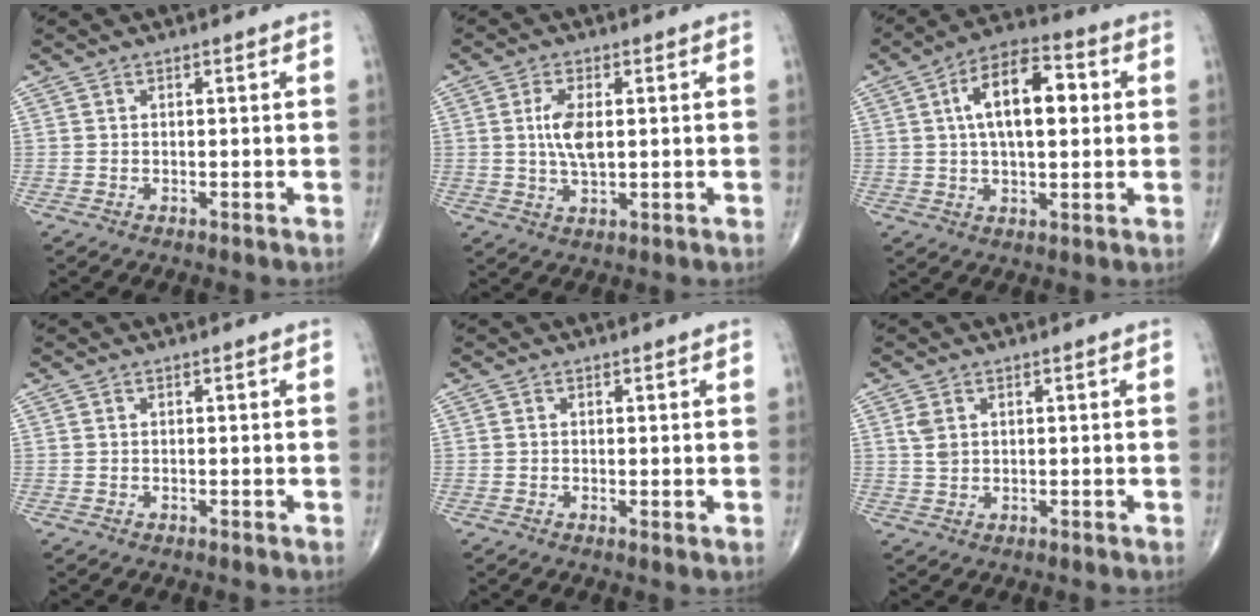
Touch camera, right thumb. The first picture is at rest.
{"total": 5.9, "force": [0.8, 2.6, 5.3], "torque": [-0.107, -0.005, 0.014]}
{"total": 13.7, "force": [2.6, 6.6, 11.8], "torque": [-0.184, 0.016, 0.037]}
{"total": 0.0}
{"total": 0.8, "force": [0.1, 0.2, 0.8], "torque": [-0.016, -0.005, 0.000]}
{"total": 2.5, "force": [0.9, 1.7, 1.6], "torque": [-0.029, 0.000, 0.022]}